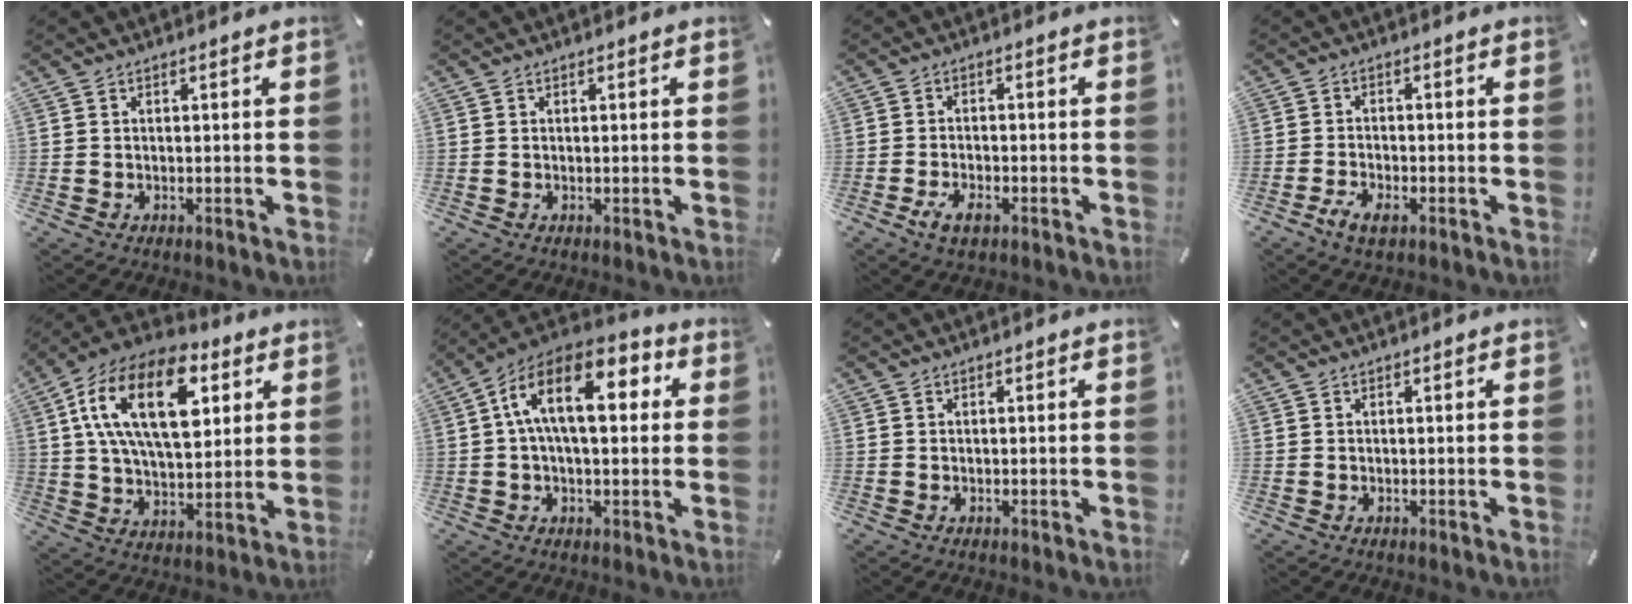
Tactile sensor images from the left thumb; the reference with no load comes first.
{"total": 0.0}
{"total": 4.0, "force": [-2.2, 2.0, 2.7], "torque": [-0.063, 0.005, -0.043]}
{"total": 3.7, "force": [-2.3, 1.7, 2.4], "torque": [-0.050, 0.009, -0.044]}
{"total": 21.2, "force": [7.9, 11.6, 15.9], "torque": [-0.312, -0.009, 0.127]}
{"total": 15.2, "force": [3.4, 8.0, 12.4], "torque": [-0.218, -0.002, 0.056]}
{"total": 0.0}
{"total": 0.0}